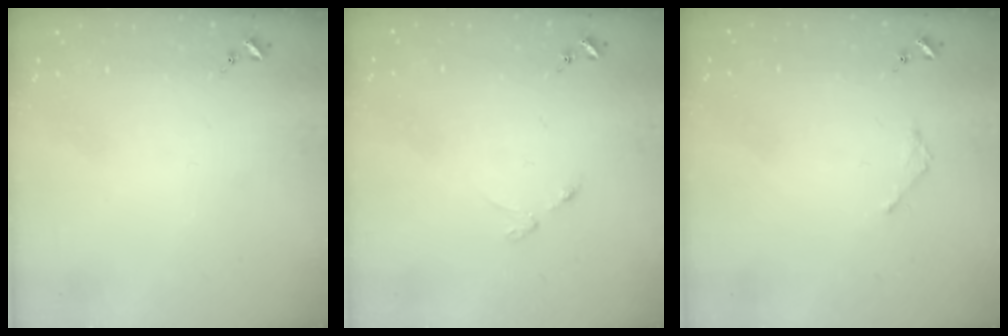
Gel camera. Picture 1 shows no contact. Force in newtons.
{"total": 2.5, "press": 2.4, "slide": 0.4}
{"total": 1.8, "press": 1.8, "slide": 0.2}